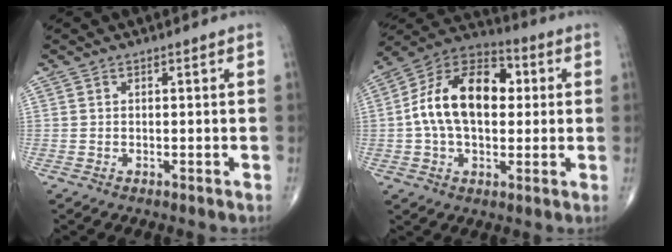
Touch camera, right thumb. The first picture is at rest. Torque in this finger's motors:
{"motor_torque": [2.39, 2.41, 1.25, -0.40, 0.15]}